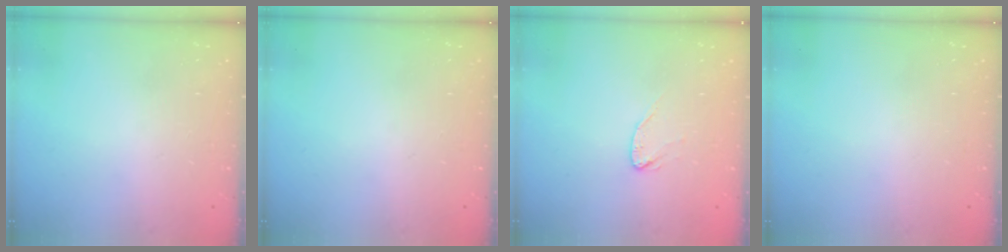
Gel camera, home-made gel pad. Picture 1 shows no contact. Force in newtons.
{"total": 0.0}
{"total": 4.2, "press": 4.1, "slide": 0.4}
{"total": 0.0}